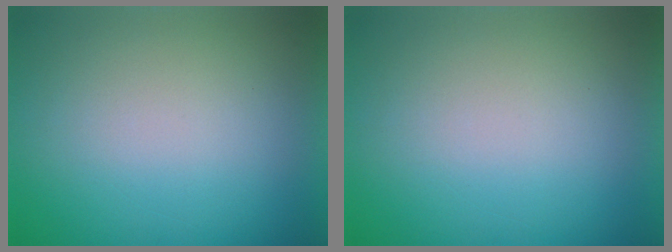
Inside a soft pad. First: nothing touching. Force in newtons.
{"total": 1.0}